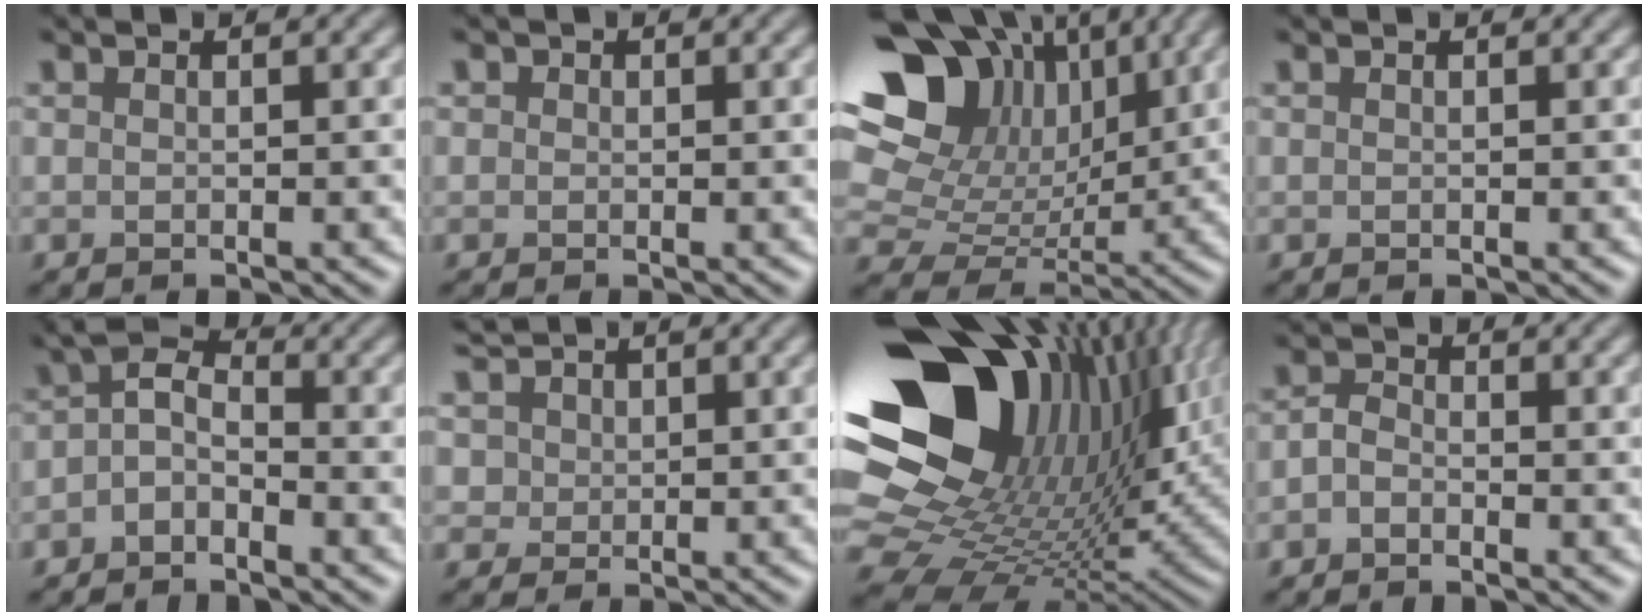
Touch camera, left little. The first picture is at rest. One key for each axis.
{"total": 0.8, "fx": 0.1, "fy": 0.7, "fz": 0.2, "tx": -0.002, "ty": -0.002, "tz": -0.001}
{"total": 16.1, "fx": 6.0, "fy": 11.8, "fz": 9.2, "tx": -0.199, "ty": 0.040, "tz": 0.109}
{"total": 0.0}
{"total": 2.9, "fx": -1.3, "fy": 1.6, "fz": 1.9, "tx": -0.032, "ty": 0.012, "tz": -0.040}
{"total": 5.8, "fx": 3.4, "fy": 4.0, "fz": 2.5, "tx": -0.086, "ty": 0.004, "tz": 0.054}
{"total": 19.4, "fx": 5.3, "fy": 11.8, "fz": 14.5, "tx": -0.247, "ty": -0.012, "tz": 0.109}
{"total": 1.6, "fx": -1.1, "fy": 0.9, "fz": 0.8, "tx": -0.014, "ty": 0.003, "tz": -0.031}